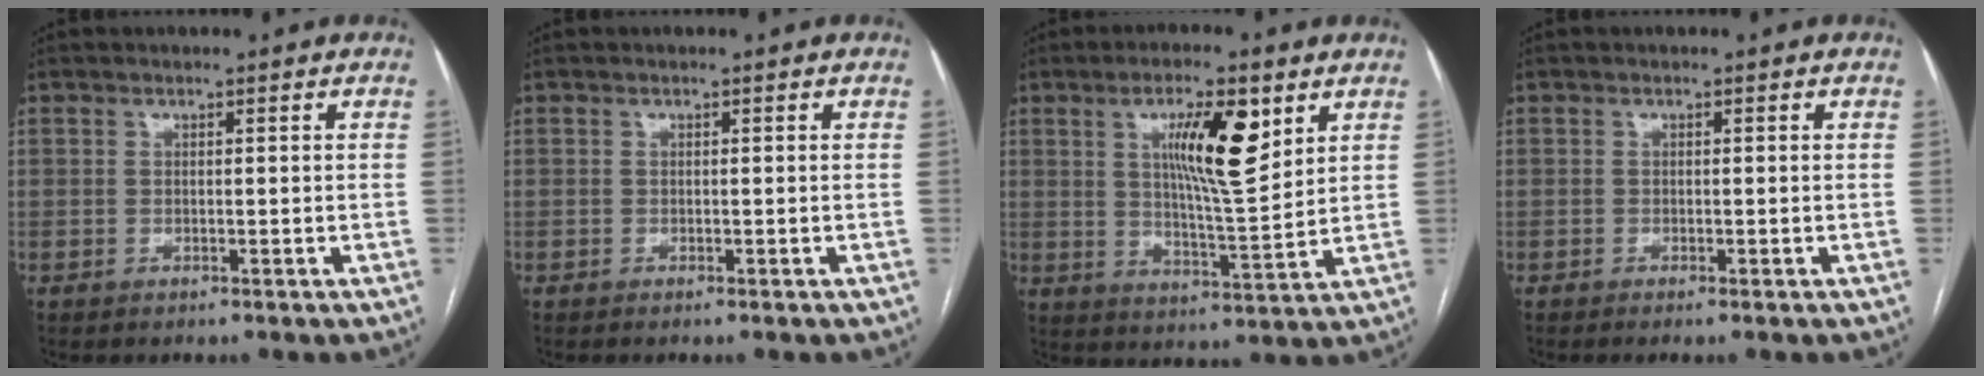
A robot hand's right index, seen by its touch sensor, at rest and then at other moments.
{"total": 0.0}
{"total": 10.8, "force": [4.6, 1.8, 9.6], "torque": [-0.164, -0.003, 0.077]}
{"total": 0.7, "force": [-0.5, -0.1, 0.6], "torque": [-0.012, -0.001, -0.008]}